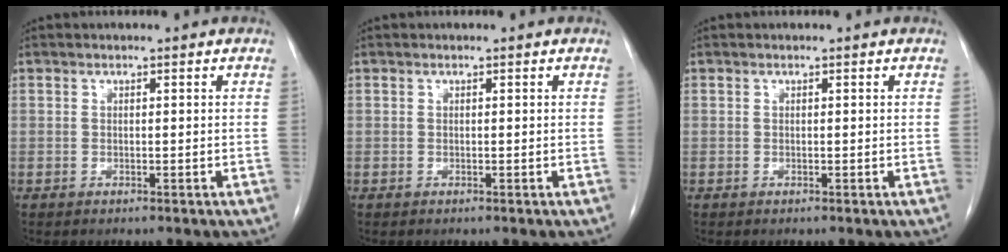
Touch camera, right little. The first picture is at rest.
{"total": 0.0}
{"total": 0.0}